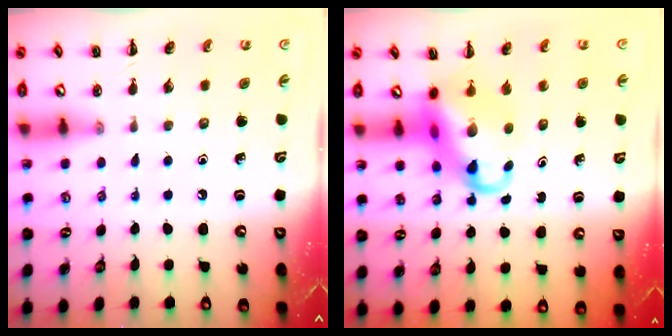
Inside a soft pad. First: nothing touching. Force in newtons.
{"total": 9.0, "press": 8.7, "slide": 2.4}